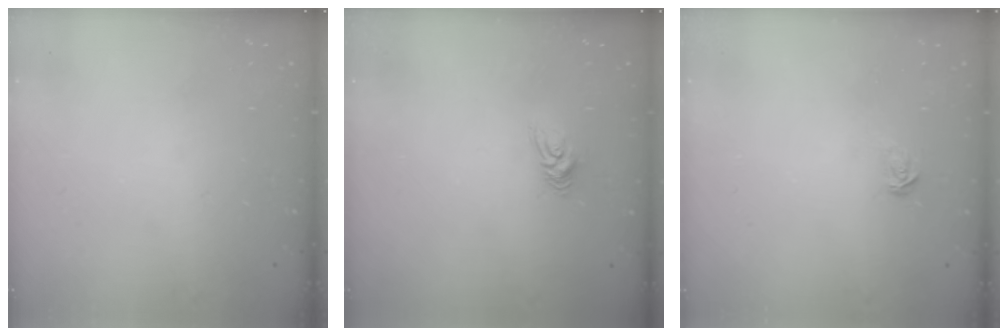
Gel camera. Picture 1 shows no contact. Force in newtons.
{"total": 6.6, "press": 6.6, "slide": 0.5}
{"total": 2.3, "press": 2.3, "slide": 0.1}